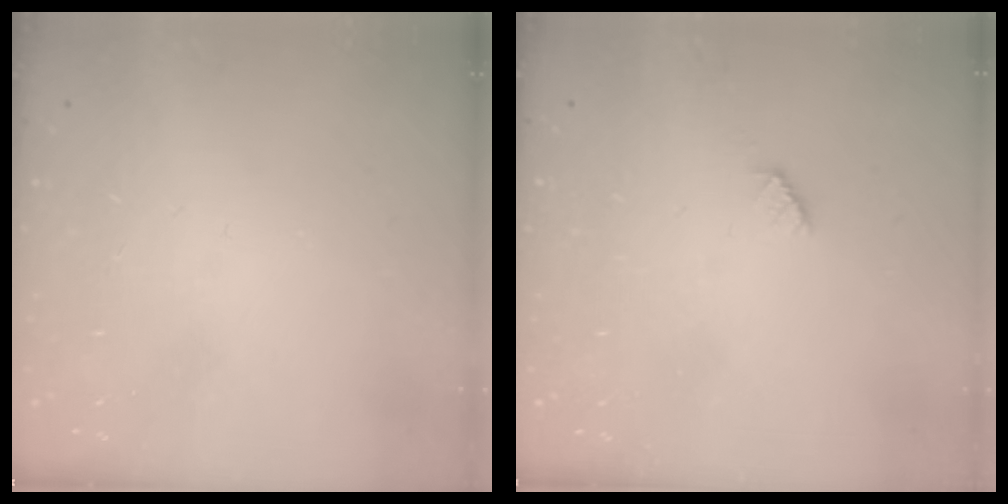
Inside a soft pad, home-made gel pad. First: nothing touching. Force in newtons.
{"total": 4.3, "press": 4.3, "slide": 0.6}